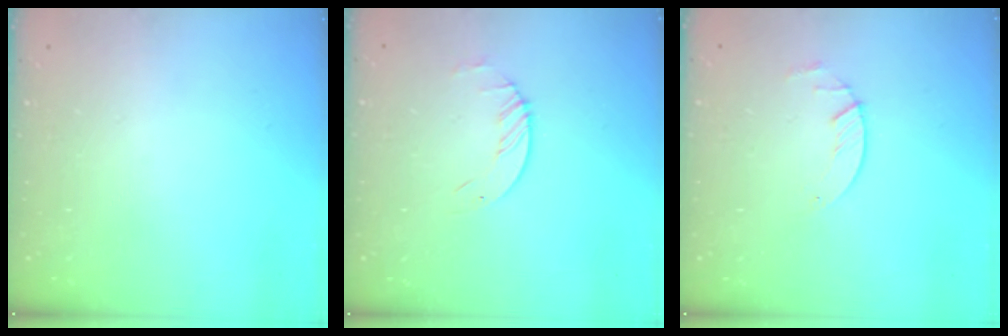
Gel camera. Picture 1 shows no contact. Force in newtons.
{"total": 1.7, "press": 1.7, "slide": 0.2}
{"total": 1.8, "press": 1.8, "slide": 0.2}